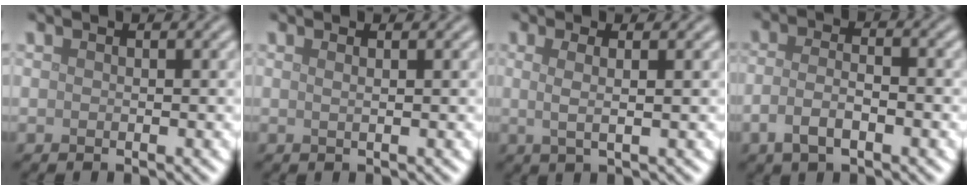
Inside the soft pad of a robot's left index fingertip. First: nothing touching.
{"total": 1.5, "force": [0.7, 0.6, 1.1], "torque": [-0.005, -0.001, -0.004]}
{"total": 2.5, "force": [0.4, 0.8, 2.4], "torque": [-0.042, -0.001, 0.003]}
{"total": 3.5, "force": [-1.4, 1.3, 2.9], "torque": [-0.059, 0.000, -0.031]}